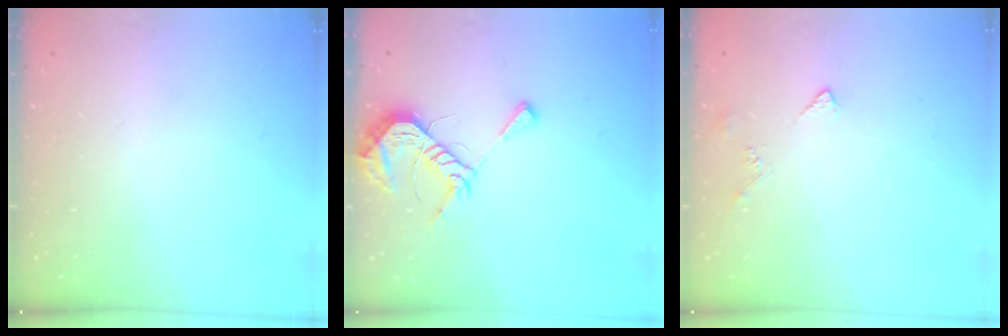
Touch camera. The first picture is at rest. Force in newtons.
{"total": 9.9, "press": 9.9, "slide": 0.6}
{"total": 3.4, "press": 3.4, "slide": 0.7}